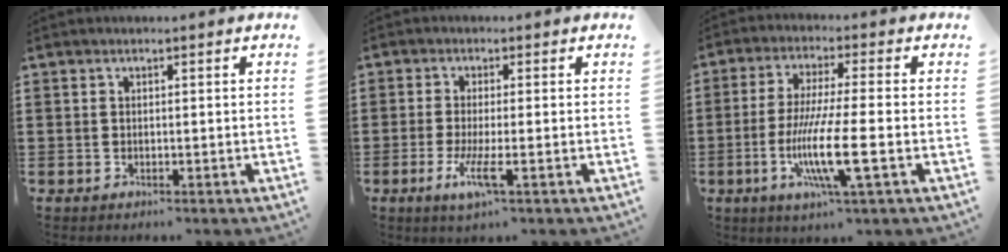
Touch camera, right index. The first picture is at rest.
{"total": 4.7, "force": [-1.8, 0.4, 4.4], "torque": [-0.093, -0.017, -0.036]}
{"total": 10.9, "force": [-3.1, 0.9, 10.4], "torque": [-0.216, -0.019, -0.064]}